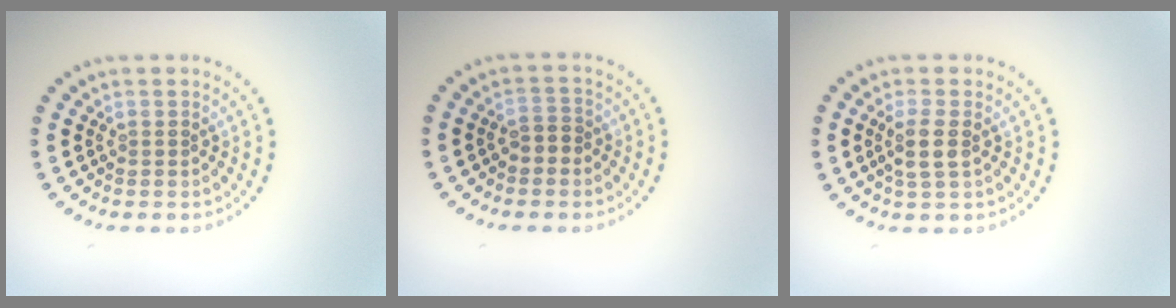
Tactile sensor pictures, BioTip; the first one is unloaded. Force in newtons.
{"total": 1.6, "press": 1.5, "slide": 0.5}
{"total": 2.4, "press": 2.1, "slide": 1.1}